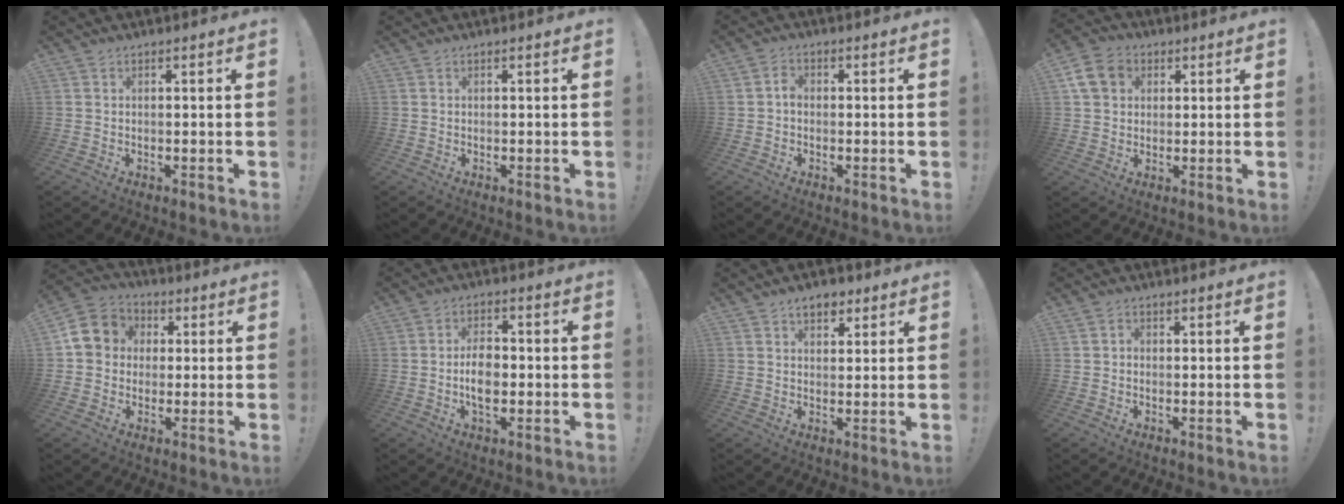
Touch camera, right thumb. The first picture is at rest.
{"total": 0.0}
{"total": 2.4, "force": [-0.6, 1.8, 1.5], "torque": [-0.021, 0.007, -0.014]}
{"total": 9.6, "force": [3.6, 7.7, 4.5], "torque": [-0.082, -0.001, 0.075]}
{"total": 10.3, "force": [1.1, 9.4, 4.1], "torque": [-0.059, 0.012, 0.028]}
{"total": 7.3, "force": [-1.5, 4.6, 5.5], "torque": [-0.091, -0.001, -0.032]}
{"total": 5.4, "force": [3.2, 3.5, 2.6], "torque": [-0.022, -0.012, 0.054]}
{"total": 1.3, "force": [-0.6, 1.1, 0.5], "torque": [-0.009, 0.006, -0.011]}